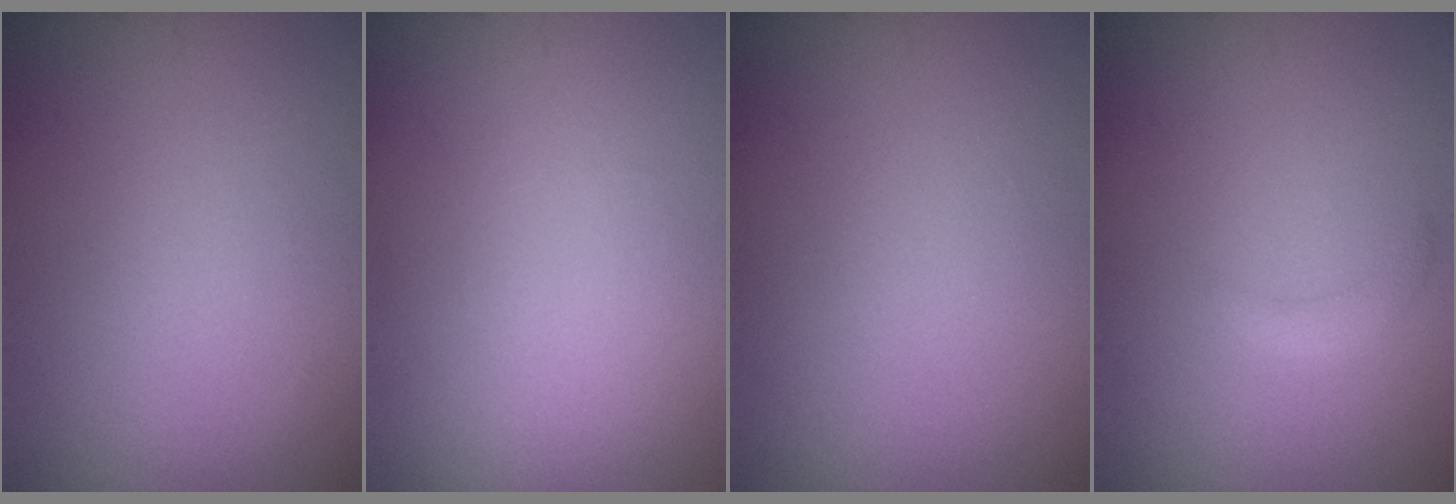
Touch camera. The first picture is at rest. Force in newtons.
{"total": 0.0}
{"total": 0.0}
{"total": 1.1, "press": 1.1, "slide": 0.0}